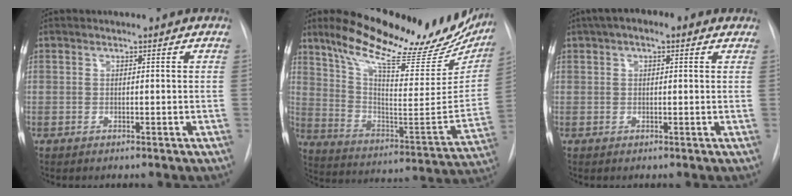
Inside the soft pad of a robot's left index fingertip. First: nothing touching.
{"total": 28.1, "force": [22.4, 8.0, 14.9], "torque": [-0.232, -0.018, 0.317]}
{"total": 5.2, "force": [2.9, 2.1, 3.7], "torque": [-0.064, 0.032, 0.038]}